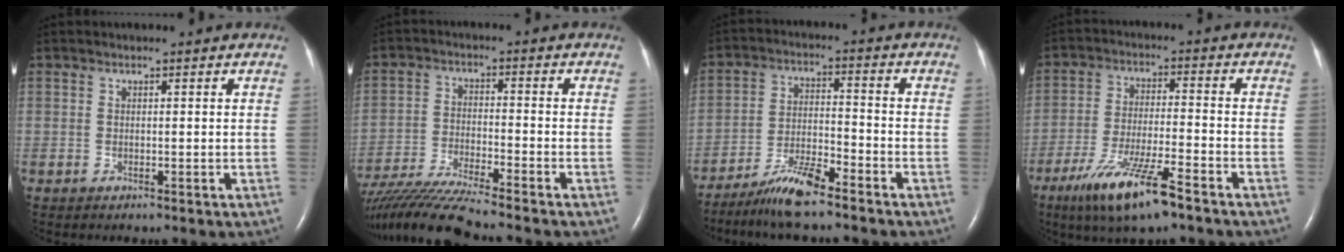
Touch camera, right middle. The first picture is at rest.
{"total": 12.0, "force": [-10.8, -1.6, 5.1], "torque": [-0.090, -0.027, -0.191]}
{"total": 7.9, "force": [-6.7, 0.2, 4.2], "torque": [-0.083, -0.018, -0.122]}
{"total": 11.4, "force": [-7.4, 1.0, 8.6], "torque": [-0.172, -0.028, -0.131]}